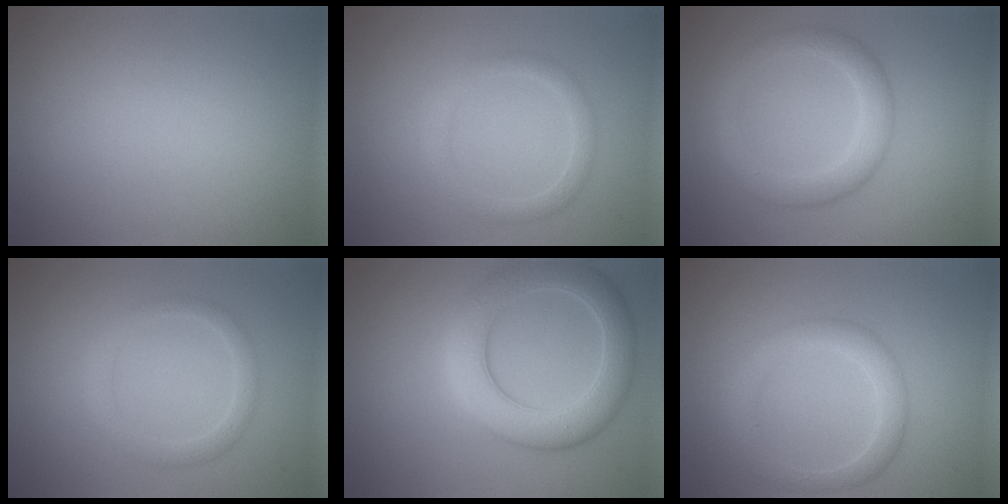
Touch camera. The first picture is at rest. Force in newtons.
{"total": 1.9, "press": 1.9, "slide": 0.1}
{"total": 3.5, "press": 3.5, "slide": 0.3}
{"total": 2.0, "press": 1.9, "slide": 0.1}
{"total": 6.1, "press": 6.1, "slide": 0.4}
{"total": 2.8, "press": 2.8, "slide": 0.0}